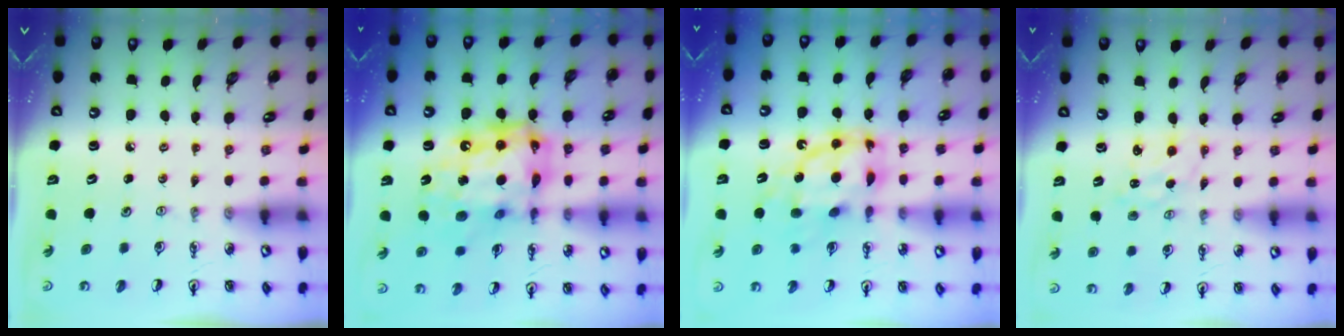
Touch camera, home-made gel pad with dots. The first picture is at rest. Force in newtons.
{"total": 19.3, "press": 19.1, "slide": 2.7}
{"total": 13.8, "press": 13.7, "slide": 1.1}
{"total": 0.6, "press": 0.6, "slide": 0.1}